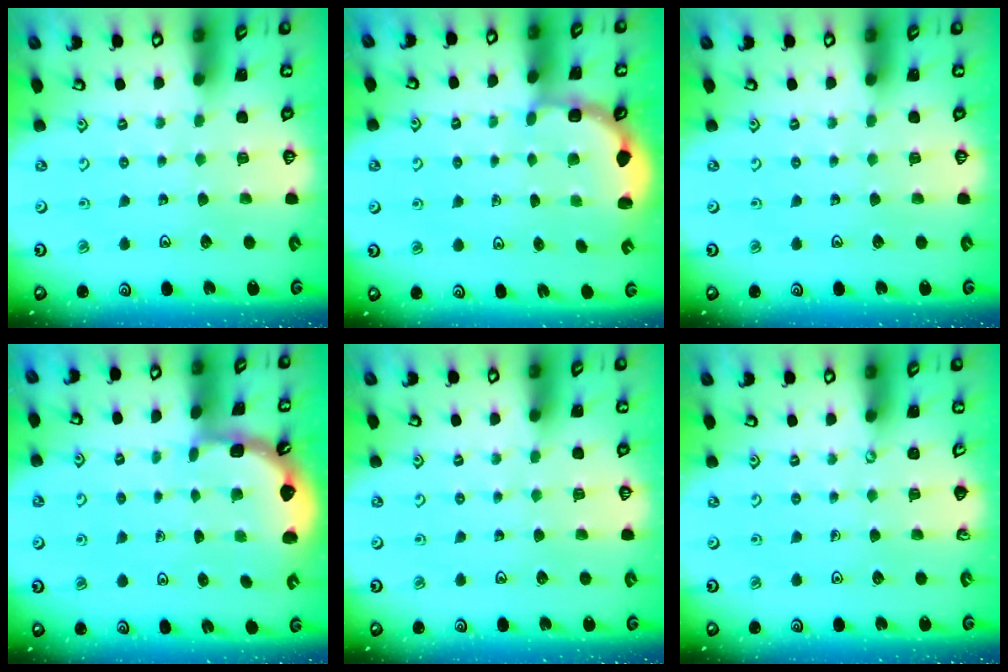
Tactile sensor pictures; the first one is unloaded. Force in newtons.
{"total": 2.9, "press": 2.4, "slide": 1.8}
{"total": 0.0}
{"total": 1.9, "press": 1.9, "slide": 0.2}
{"total": 0.0}
{"total": 0.0}